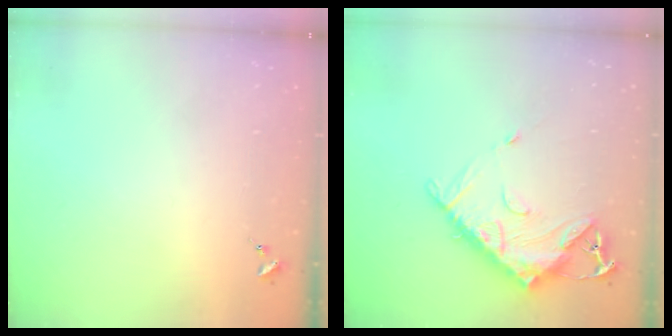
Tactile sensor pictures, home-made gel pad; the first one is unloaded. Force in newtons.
{"total": 14.5, "press": 14.4, "slide": 1.4}